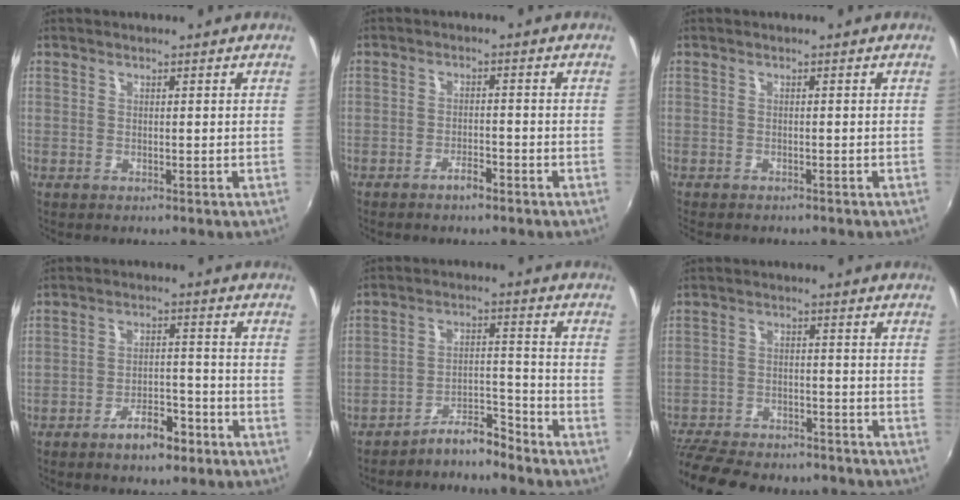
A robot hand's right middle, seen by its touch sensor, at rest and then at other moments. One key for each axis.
{"total": 2.6, "fx": -2.1, "fy": 0.7, "fz": 1.4, "tx": -0.035, "ty": 0.001, "tz": -0.036}
{"total": 3.2, "fx": -2.9, "fy": 0.8, "fz": 1.2, "tx": -0.031, "ty": -0.019, "tz": -0.045}
{"total": 6.3, "fx": -4.4, "fy": 2.5, "fz": 3.8, "tx": -0.073, "ty": 0.007, "tz": -0.064}
{"total": 5.7, "fx": -5.6, "fy": 0.3, "fz": 1.0, "tx": -0.021, "ty": 0.024, "tz": -0.100}
{"total": 19.2, "fx": -16.0, "fy": 6.8, "fz": 8.1, "tx": -0.189, "ty": -0.019, "tz": -0.237}